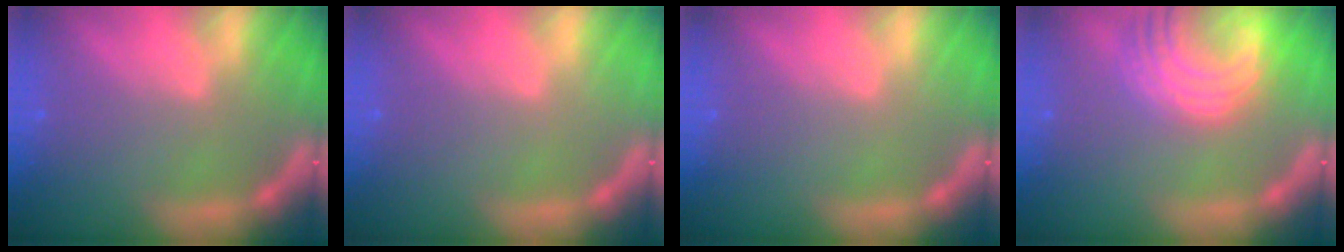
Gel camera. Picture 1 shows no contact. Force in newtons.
{"total": 0.0}
{"total": 0.0}
{"total": 8.1}